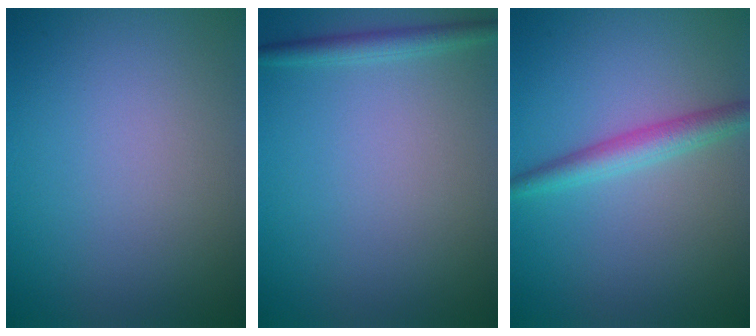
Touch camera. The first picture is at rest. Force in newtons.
{"total": 1.7, "press": 1.7, "slide": 0.1}
{"total": 2.9, "press": 2.9, "slide": 0.1}